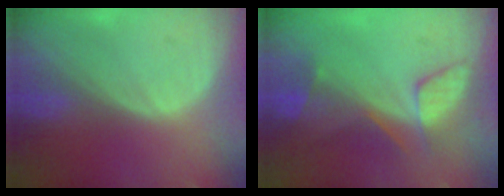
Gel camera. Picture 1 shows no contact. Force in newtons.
{"total": 7.3, "press": 7.0, "slide": 2.2}